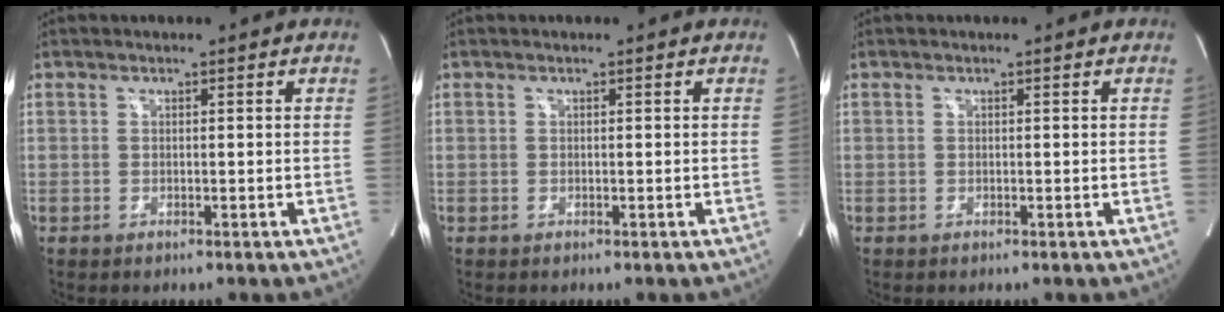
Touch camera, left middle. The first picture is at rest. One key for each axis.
{"total": 0.0}
{"total": 0.0}